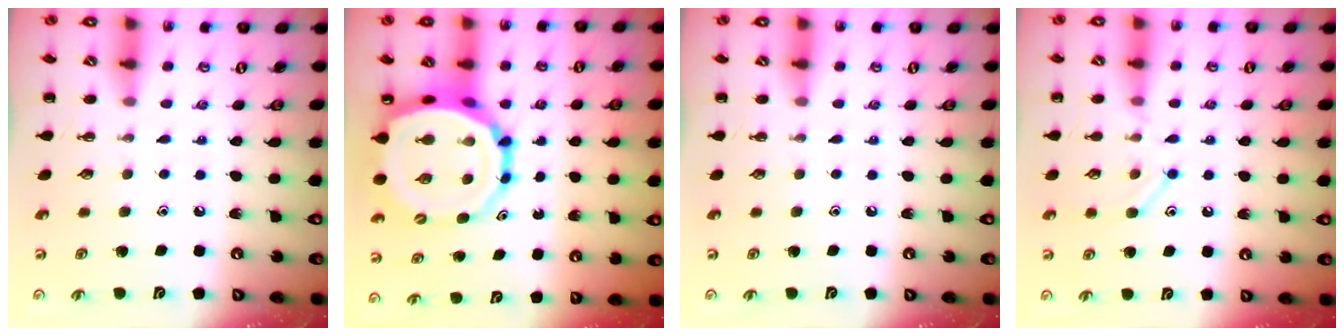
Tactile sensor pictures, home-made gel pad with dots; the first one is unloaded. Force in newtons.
{"total": 13.1, "press": 12.6, "slide": 3.5}
{"total": 0.0}
{"total": 9.8, "press": 9.8, "slide": 1.3}